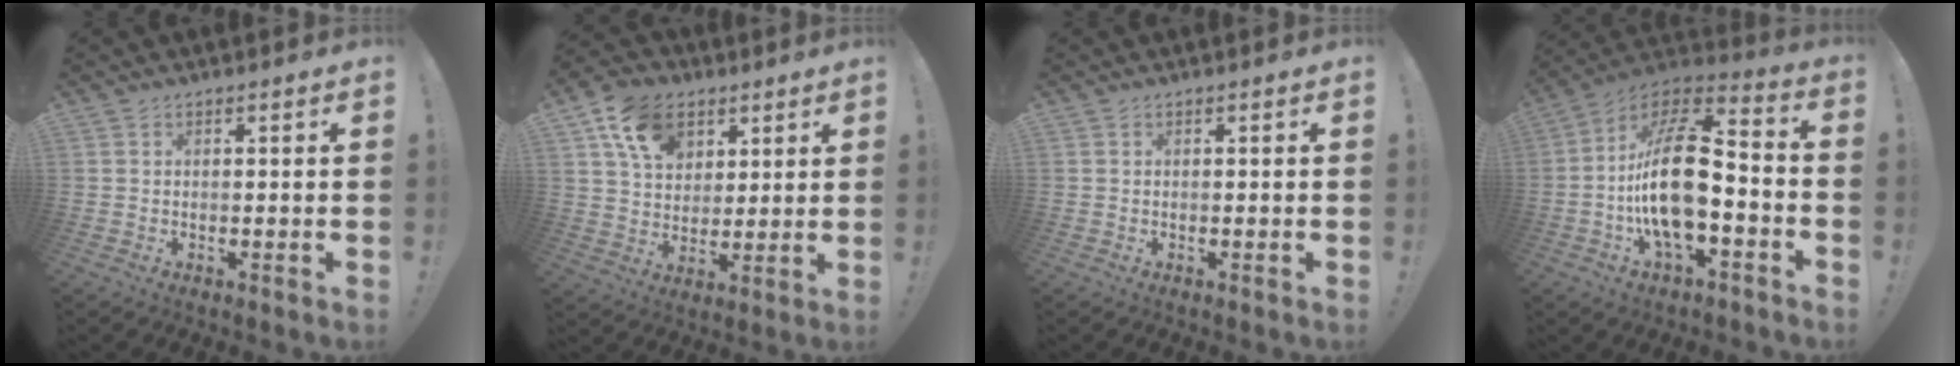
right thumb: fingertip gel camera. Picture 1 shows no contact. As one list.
[{"total": 14.2, "force": [6.6, 10.4, 7.0], "torque": [-0.107, -0.024, 0.129]}, {"total": 0.0}, {"total": 22.1, "force": [-3.8, 10.5, 19.0], "torque": [-0.354, 0.027, -0.063]}]